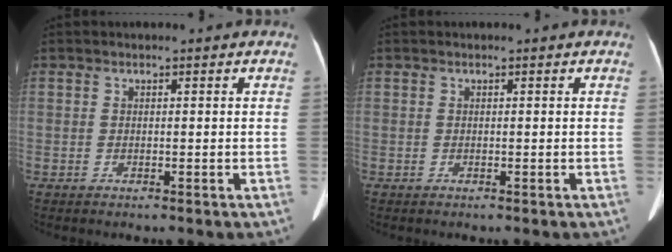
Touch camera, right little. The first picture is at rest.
{"total": 0.0}